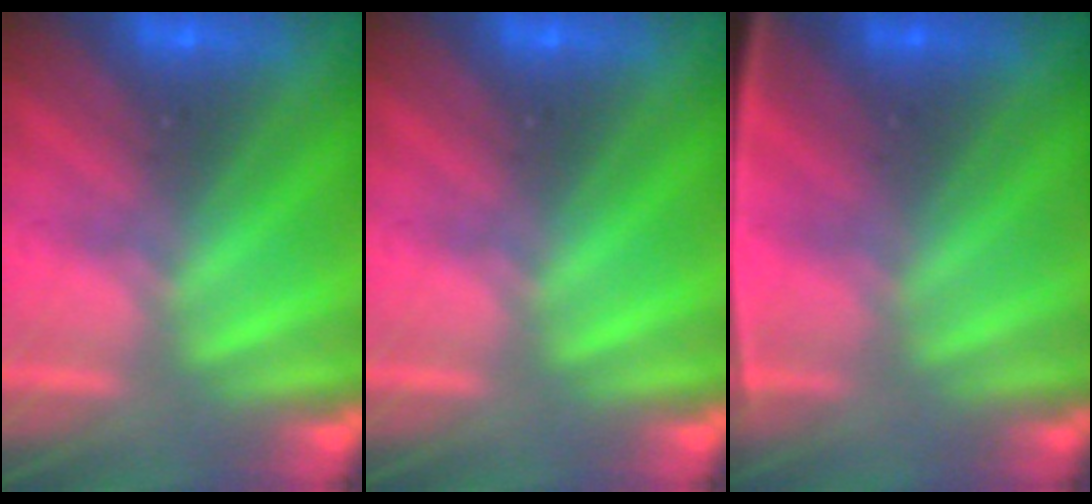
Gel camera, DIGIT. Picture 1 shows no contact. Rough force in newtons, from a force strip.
{"total": 0.0}
{"total": 2.5}